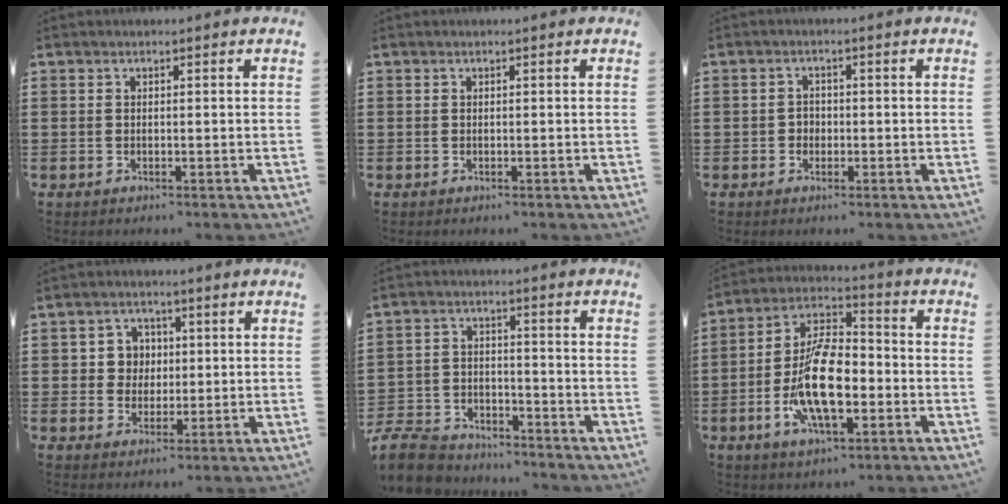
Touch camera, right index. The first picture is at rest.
{"total": 0.0}
{"total": 1.6, "force": [-0.6, 1.4, 0.5], "torque": [-0.014, 0.003, -0.015]}
{"total": 4.3, "force": [0.5, 4.1, 1.4], "torque": [-0.046, 0.013, 0.006]}
{"total": 7.7, "force": [-7.2, 1.9, 1.6], "torque": [-0.050, 0.013, -0.146]}
{"total": 13.5, "force": [-3.7, 6.1, 11.5], "torque": [-0.231, -0.002, -0.069]}